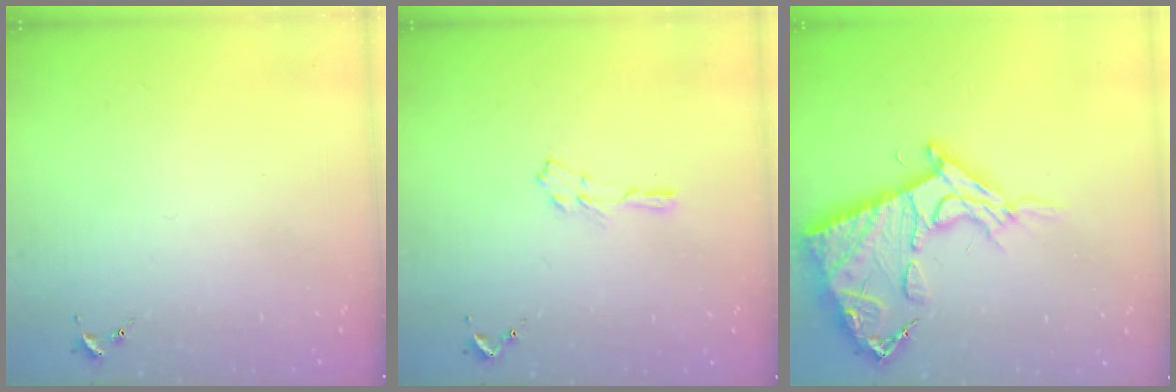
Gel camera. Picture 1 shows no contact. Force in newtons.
{"total": 3.6, "press": 3.6, "slide": 0.4}
{"total": 17.0, "press": 16.9, "slide": 1.7}